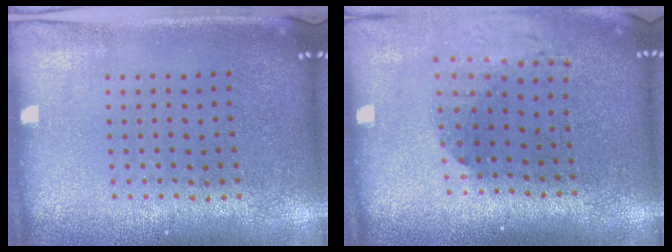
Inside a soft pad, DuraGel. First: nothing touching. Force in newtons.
{"total": 1.5, "press": 1.4, "slide": 0.6}